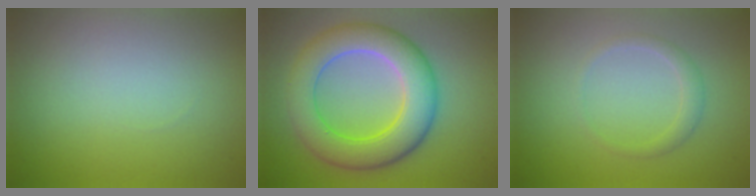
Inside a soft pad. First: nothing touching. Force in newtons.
{"total": 7.8, "press": 7.8, "slide": 0.3}
{"total": 1.4, "press": 1.4, "slide": 0.1}